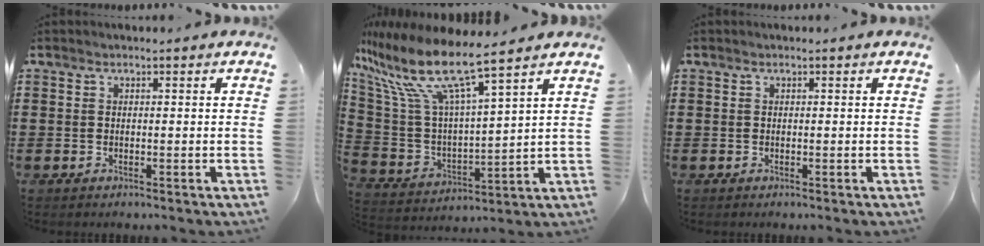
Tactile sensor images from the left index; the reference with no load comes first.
{"total": 10.6, "force": [8.1, 1.4, 6.8], "torque": [-0.171, -0.054, 0.133]}
{"total": 0.0}